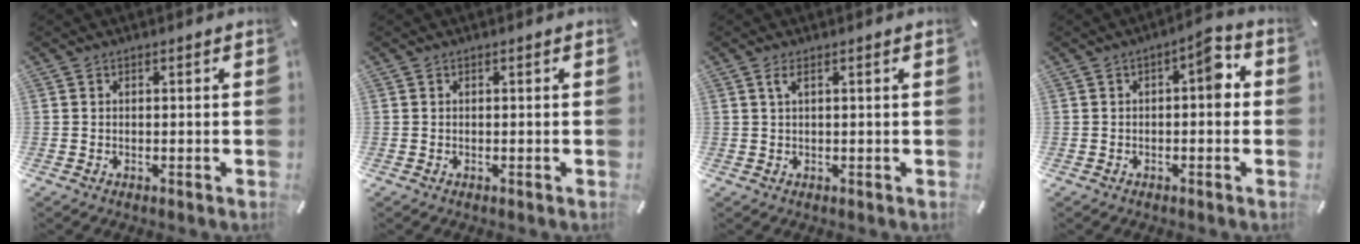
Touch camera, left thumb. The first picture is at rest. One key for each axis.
{"total": 0.0}
{"total": 2.1, "fx": 0.7, "fy": 0.3, "fz": 2.0, "tx": -0.042, "ty": 0.001, "tz": 0.011}
{"total": 7.1, "fx": 0.1, "fy": 3.0, "fz": 6.4, "tx": -0.081, "ty": 0.007, "tz": -0.010}